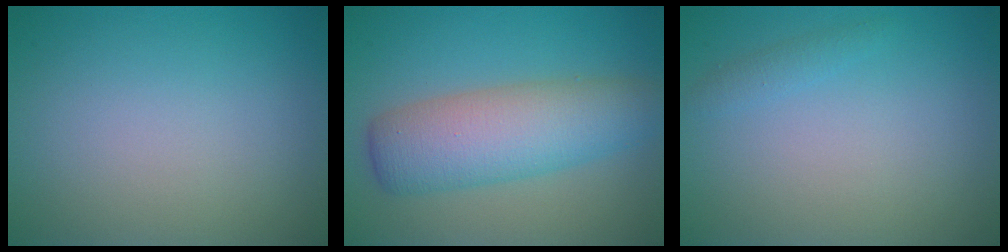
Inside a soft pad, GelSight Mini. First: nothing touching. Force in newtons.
{"total": 6.8, "press": 6.8, "slide": 0.3}
{"total": 0.9, "press": 0.9, "slide": 0.1}